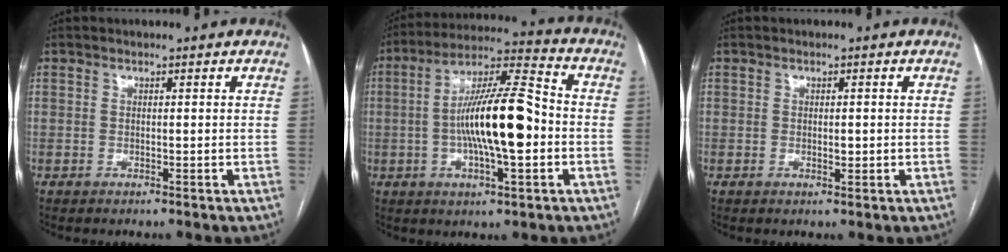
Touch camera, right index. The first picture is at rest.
{"total": 15.1, "force": [-1.9, 2.8, 14.8], "torque": [-0.269, 0.015, -0.032]}
{"total": 1.3, "force": [-0.1, 0.5, 1.2], "torque": [-0.019, -0.001, -0.001]}